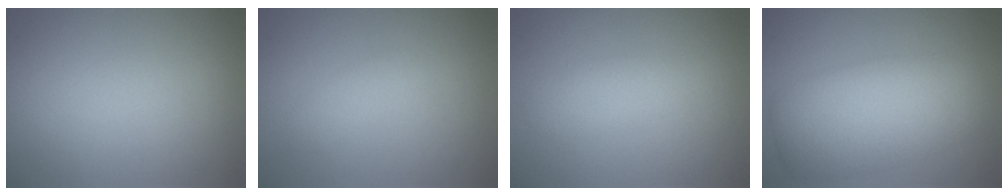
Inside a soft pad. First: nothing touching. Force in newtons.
{"total": 1.0, "press": 1.0, "slide": 0.0}
{"total": 1.8, "press": 1.8, "slide": 0.0}
{"total": 7.5, "press": 7.5, "slide": 0.3}